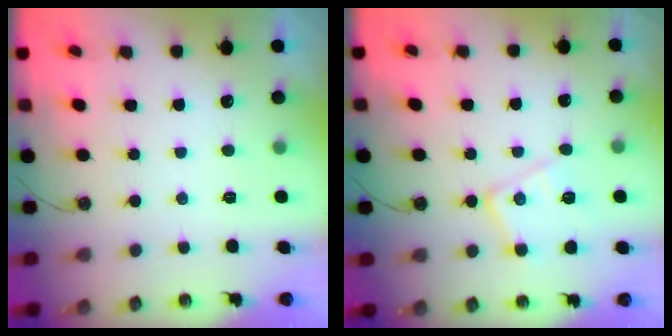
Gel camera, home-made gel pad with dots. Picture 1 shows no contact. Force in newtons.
{"total": 13.0, "press": 13.0, "slide": 0.7}